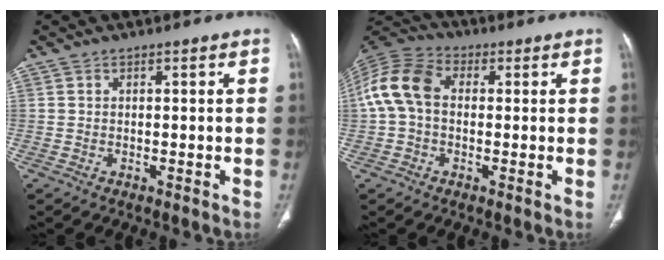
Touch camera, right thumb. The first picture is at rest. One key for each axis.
{"total": 10.7, "fx": 0.7, "fy": 7.6, "fz": 7.5, "tx": -0.157, "ty": 0.033, "tz": 0.003}